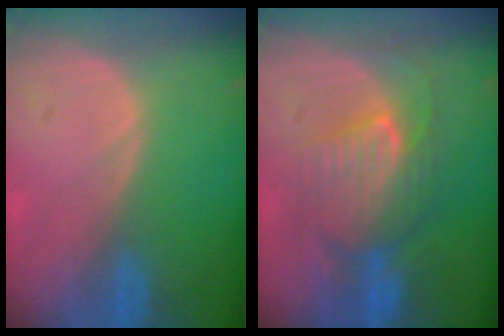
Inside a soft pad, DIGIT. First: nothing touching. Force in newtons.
{"total": 8.4, "press": 8.3, "slide": 1.6}